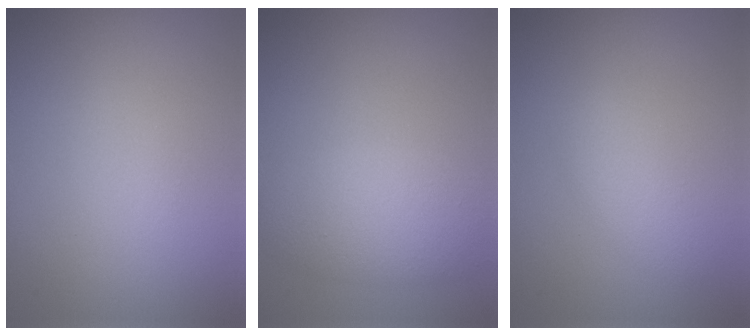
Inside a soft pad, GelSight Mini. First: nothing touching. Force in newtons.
{"total": 4.1, "press": 4.1, "slide": 0.4}
{"total": 1.7, "press": 1.7, "slide": 0.1}